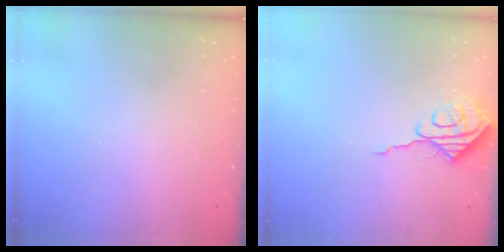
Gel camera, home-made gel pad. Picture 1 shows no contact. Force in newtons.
{"total": 7.9, "press": 7.9, "slide": 0.7}